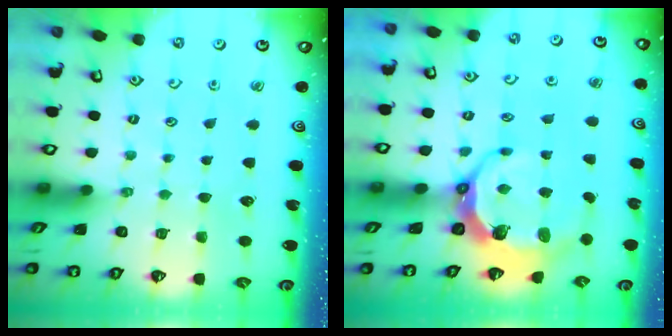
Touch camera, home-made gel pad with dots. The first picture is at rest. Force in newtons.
{"total": 8.1, "press": 6.8, "slide": 4.5}